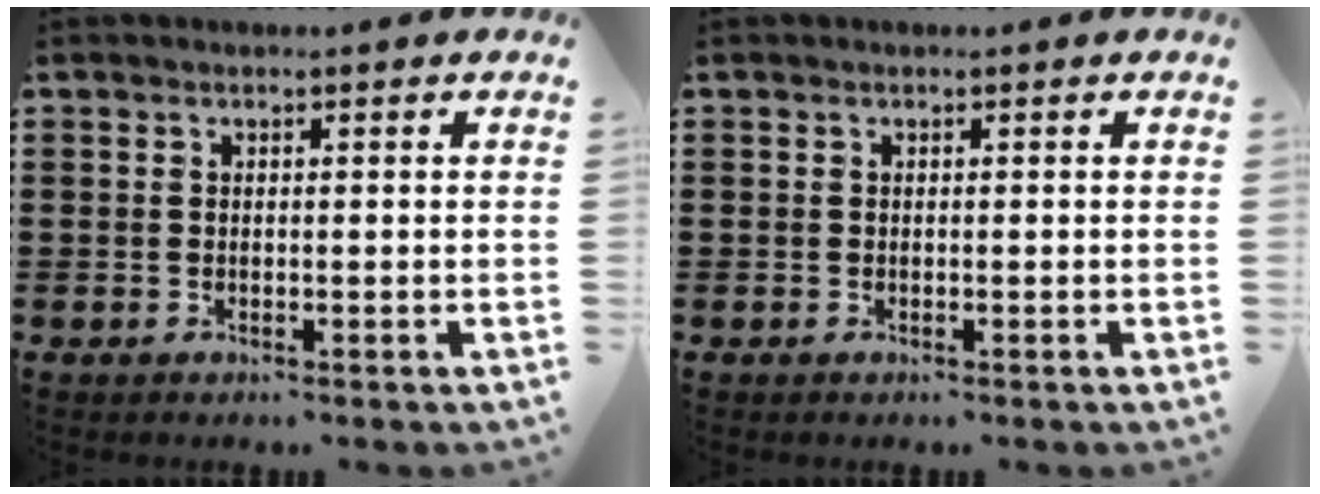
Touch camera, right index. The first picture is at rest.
{"total": 0.0}